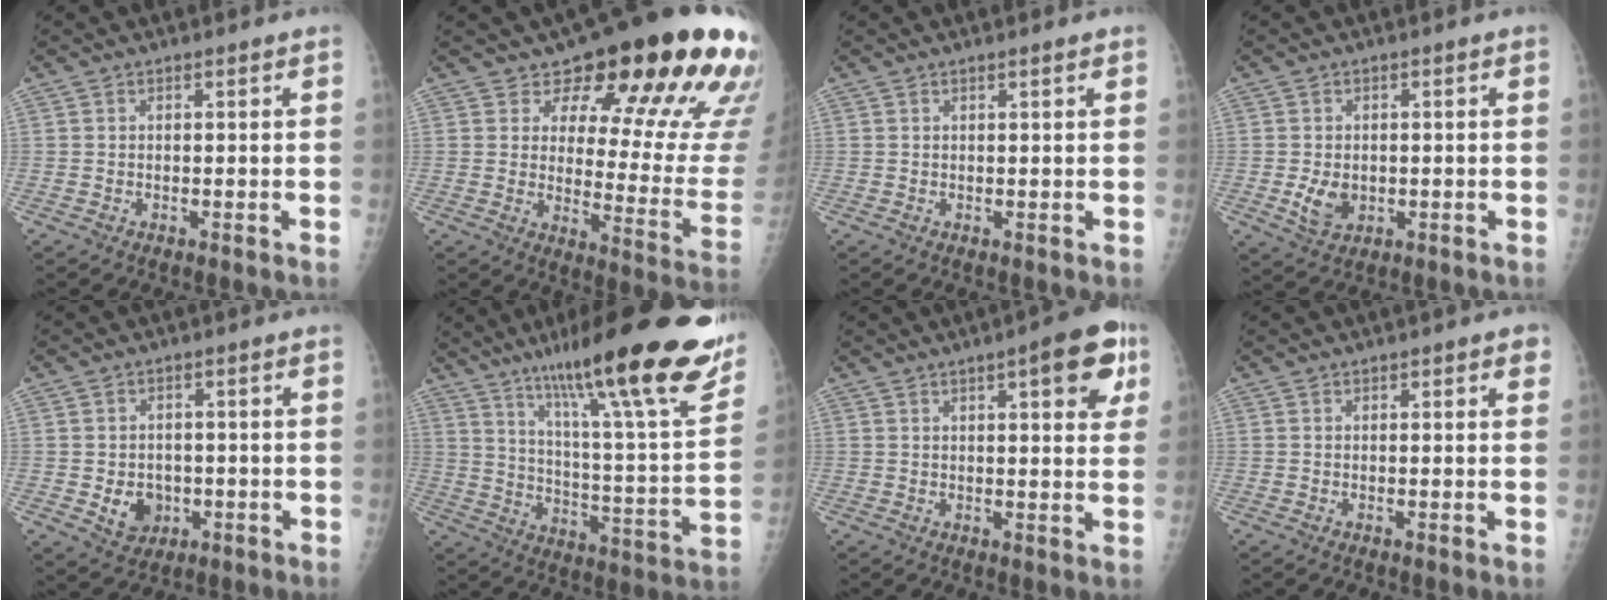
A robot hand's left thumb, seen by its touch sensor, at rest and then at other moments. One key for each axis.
{"total": 21.1, "fx": 13.9, "fy": 8.0, "fz": 13.8, "tx": -0.131, "ty": -0.095, "tz": 0.175}
{"total": 0.9, "fx": 0.6, "fy": 0.0, "fz": 0.7, "tx": -0.010, "ty": -0.001, "tz": 0.008}
{"total": 4.7, "fx": -0.7, "fy": 3.5, "fz": 3.1, "tx": -0.043, "ty": -0.003, "tz": -0.004}
{"total": 5.6, "fx": -1.2, "fy": 4.7, "fz": 2.9, "tx": -0.021, "ty": 0.004, "tz": -0.007}
{"total": 31.1, "fx": 19.9, "fy": 4.8, "fz": 23.4, "tx": -0.321, "ty": -0.057, "tz": 0.299}
{"total": 10.4, "fx": 4.6, "fy": 3.1, "fz": 8.8, "tx": -0.084, "ty": -0.009, "tz": 0.052}
{"total": 2.8, "fx": 1.4, "fy": 1.0, "fz": 2.2, "tx": -0.017, "ty": -0.001, "tz": 0.013}